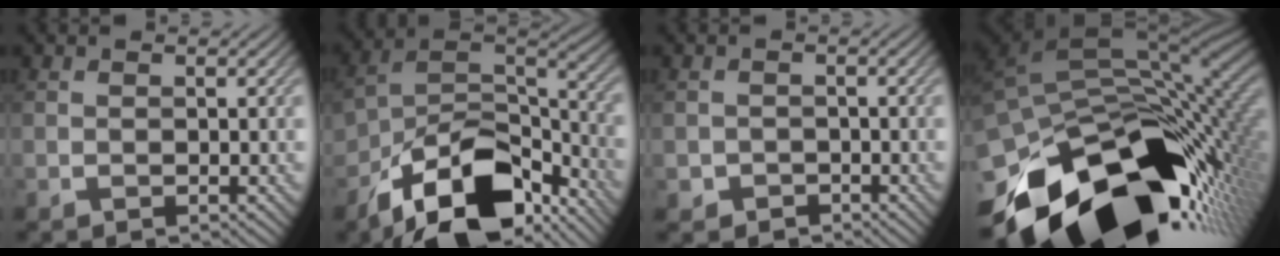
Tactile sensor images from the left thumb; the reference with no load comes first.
{"total": 15.1, "force": [-10.0, 7.7, 8.3], "torque": [-0.166, -0.025, -0.180]}
{"total": 1.9, "force": [-1.1, 1.5, 0.3], "torque": [0.000, -0.005, -0.024]}
{"total": 18.1, "force": [-8.9, 10.9, 11.4], "torque": [-0.225, -0.042, -0.129]}